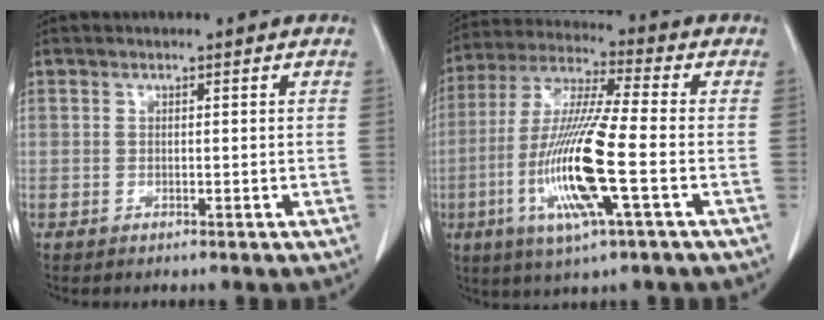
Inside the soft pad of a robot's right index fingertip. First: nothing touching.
{"total": 15.3, "force": [-4.1, 0.7, 14.7], "torque": [-0.307, -0.015, -0.080]}